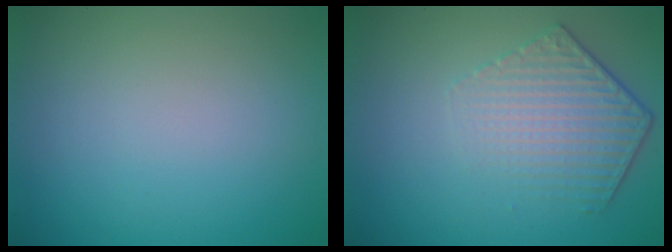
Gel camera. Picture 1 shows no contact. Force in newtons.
{"total": 4.4, "press": 3.2, "slide": 3.1}